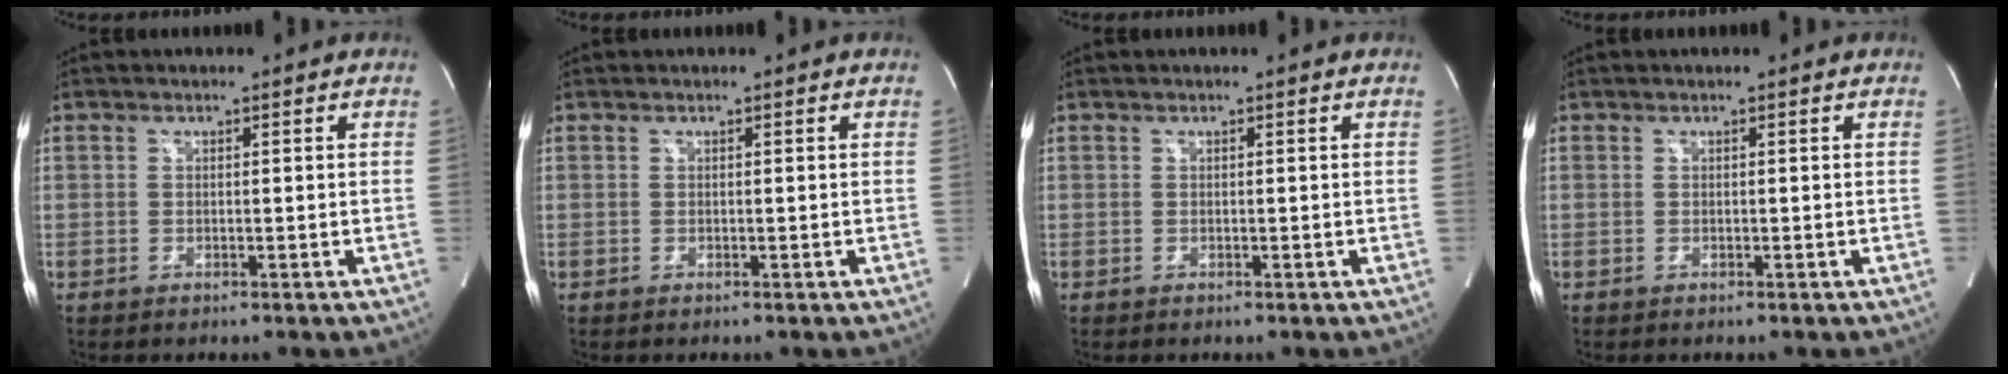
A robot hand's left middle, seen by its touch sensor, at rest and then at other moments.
{"total": 0.0}
{"total": 0.0}
{"total": 0.0}